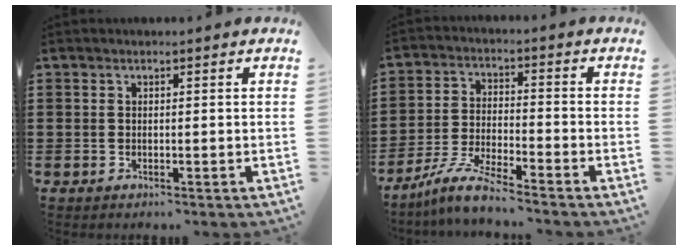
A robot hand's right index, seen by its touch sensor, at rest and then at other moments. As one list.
[{"total": 6.5, "force": [-5.9, -0.1, 2.8], "torque": [-0.071, -0.009, -0.117]}]